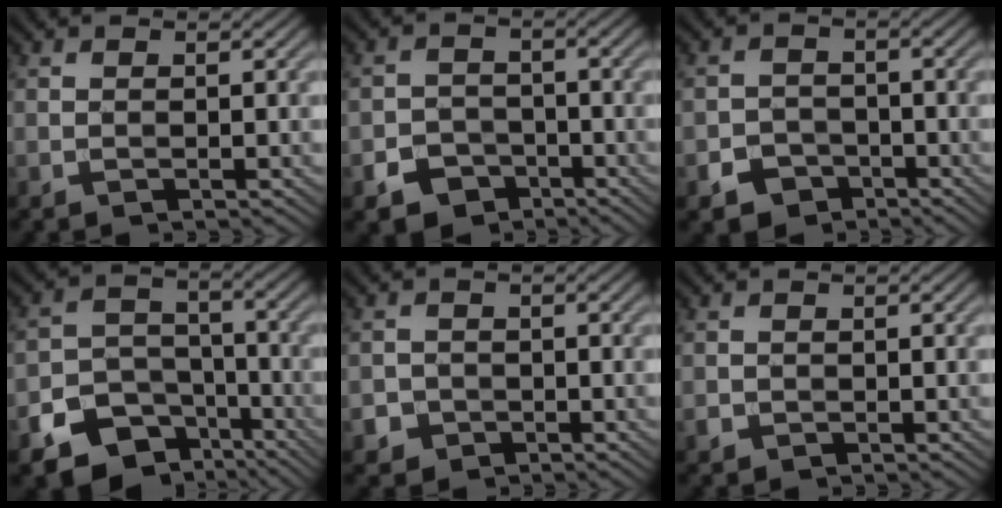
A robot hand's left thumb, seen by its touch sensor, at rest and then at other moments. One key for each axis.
{"total": 4.7, "fx": -3.0, "fy": 3.4, "fz": 1.4, "tx": -0.022, "ty": -0.002, "tz": -0.055}
{"total": 3.9, "fx": -2.5, "fy": 2.8, "fz": 1.0, "tx": -0.015, "ty": -0.003, "tz": -0.047}
{"total": 11.1, "fx": -6.9, "fy": 7.6, "fz": 4.2, "tx": -0.085, "ty": -0.023, "tz": -0.115}
{"total": 2.4, "fx": -1.3, "fy": 2.0, "fz": 0.4, "tx": -0.001, "ty": -0.001, "tz": -0.026}
{"total": 0.9, "fx": -0.5, "fy": 0.8, "fz": 0.2, "tx": -0.004, "ty": -0.006, "tz": -0.011}